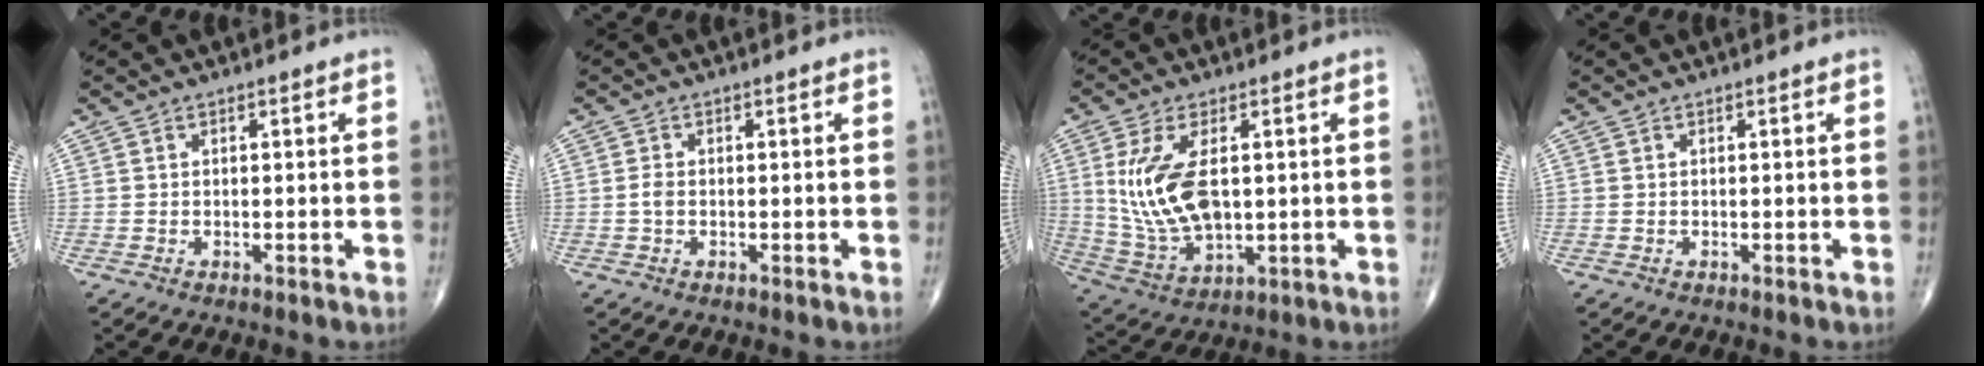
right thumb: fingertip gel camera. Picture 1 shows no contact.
{"total": 1.4, "force": [-0.3, 0.9, 1.1], "torque": [-0.022, 0.001, -0.006]}
{"total": 14.1, "force": [1.8, 7.4, 11.8], "torque": [-0.241, -0.012, 0.050]}
{"total": 0.0}